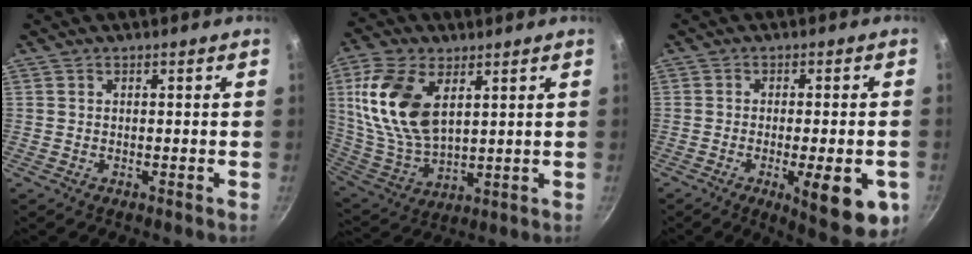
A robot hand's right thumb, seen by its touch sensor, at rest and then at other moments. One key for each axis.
{"total": 17.4, "fx": 5.5, "fy": 9.8, "fz": 13.3, "tx": -0.256, "ty": -0.017, "tz": 0.118}
{"total": 13.1, "fx": -4.3, "fy": 3.8, "fz": 11.7, "tx": -0.138, "ty": 0.003, "tz": -0.052}